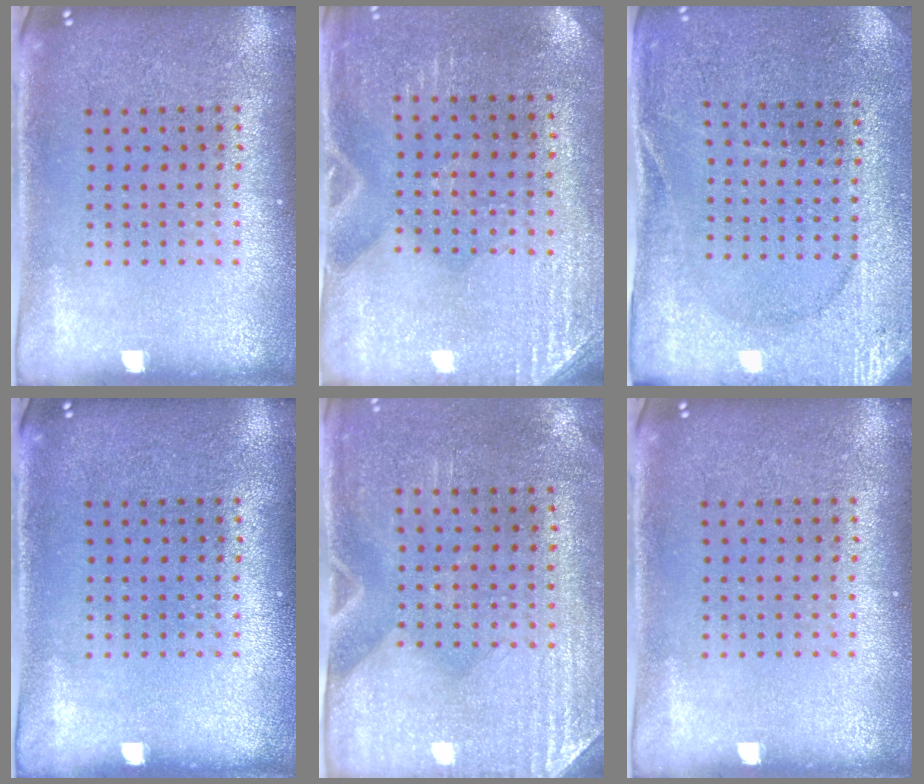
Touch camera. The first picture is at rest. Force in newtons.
{"total": 2.8, "press": 2.5, "slide": 1.3}
{"total": 2.6, "press": 2.6, "slide": 0.4}
{"total": 0.0}
{"total": 2.9, "press": 2.5, "slide": 1.4}
{"total": 0.0}